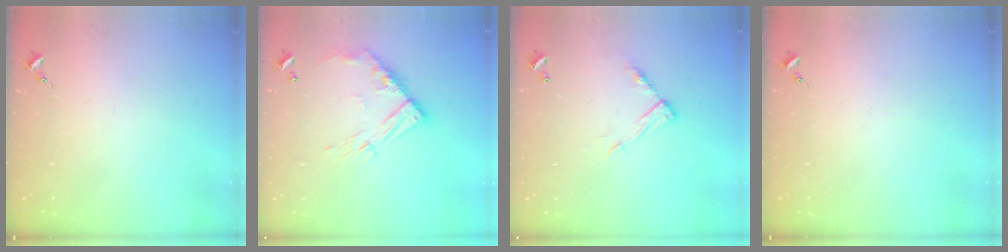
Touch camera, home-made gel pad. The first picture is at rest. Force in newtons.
{"total": 12.9, "press": 12.9, "slide": 1.3}
{"total": 9.4, "press": 9.4, "slide": 0.1}
{"total": 0.0}